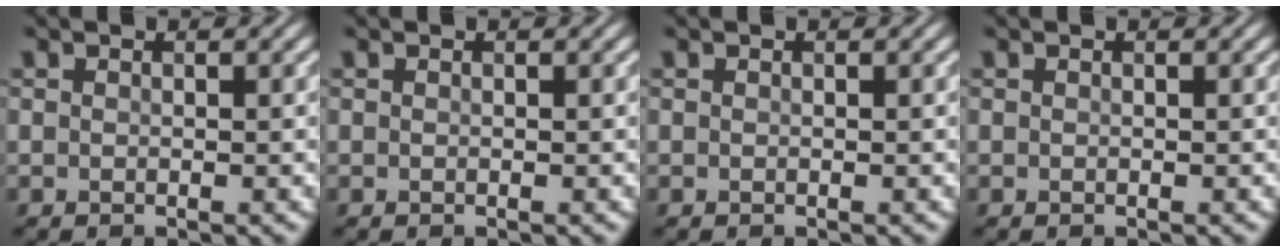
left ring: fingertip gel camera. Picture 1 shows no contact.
{"total": 0.0}
{"total": 0.0}
{"total": 0.0}